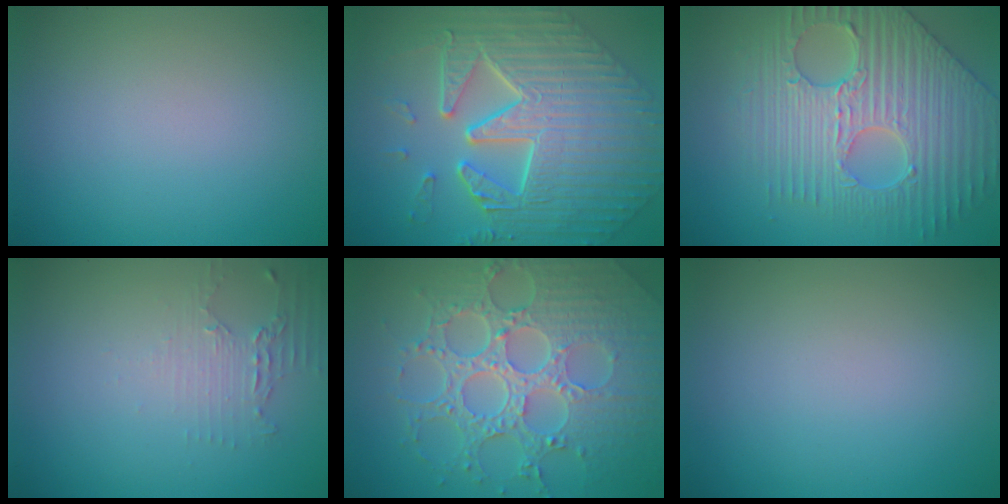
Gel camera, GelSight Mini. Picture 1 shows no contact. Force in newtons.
{"total": 10.1, "press": 7.5, "slide": 6.8}
{"total": 7.3, "press": 6.1, "slide": 4.0}
{"total": 2.2, "press": 1.6, "slide": 1.5}
{"total": 8.3, "press": 6.1, "slide": 5.6}
{"total": 0.0}